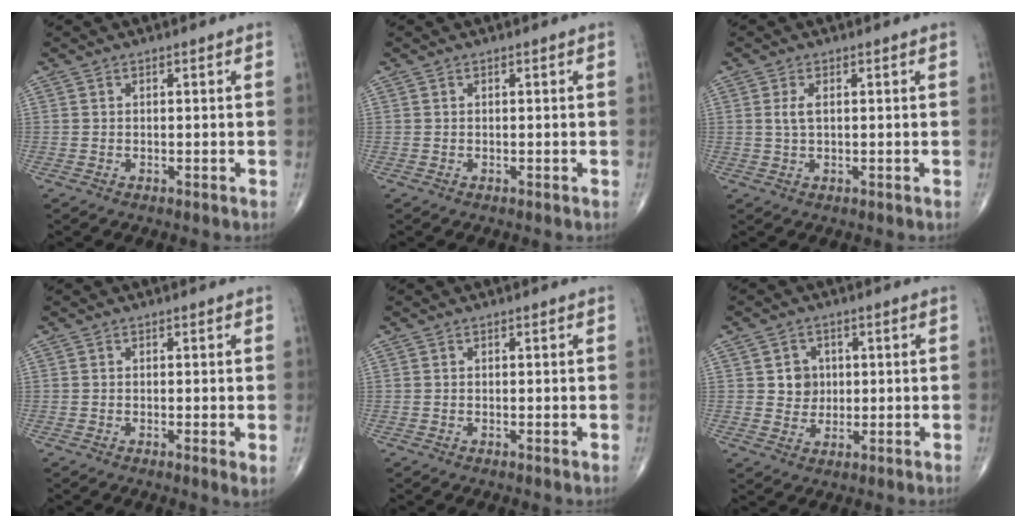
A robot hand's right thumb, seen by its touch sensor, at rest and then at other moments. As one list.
[{"total": 0.0}, {"total": 2.2, "force": [0.5, 0.9, 2.0], "torque": [-0.046, 0.004, 0.012]}, {"total": 1.8, "force": [-0.2, 0.2, 1.8], "torque": [-0.036, -0.008, -0.007]}, {"total": 0.0}, {"total": 4.5, "force": [0.8, 4.2, 1.6], "torque": [-0.001, 0.000, 0.012]}]